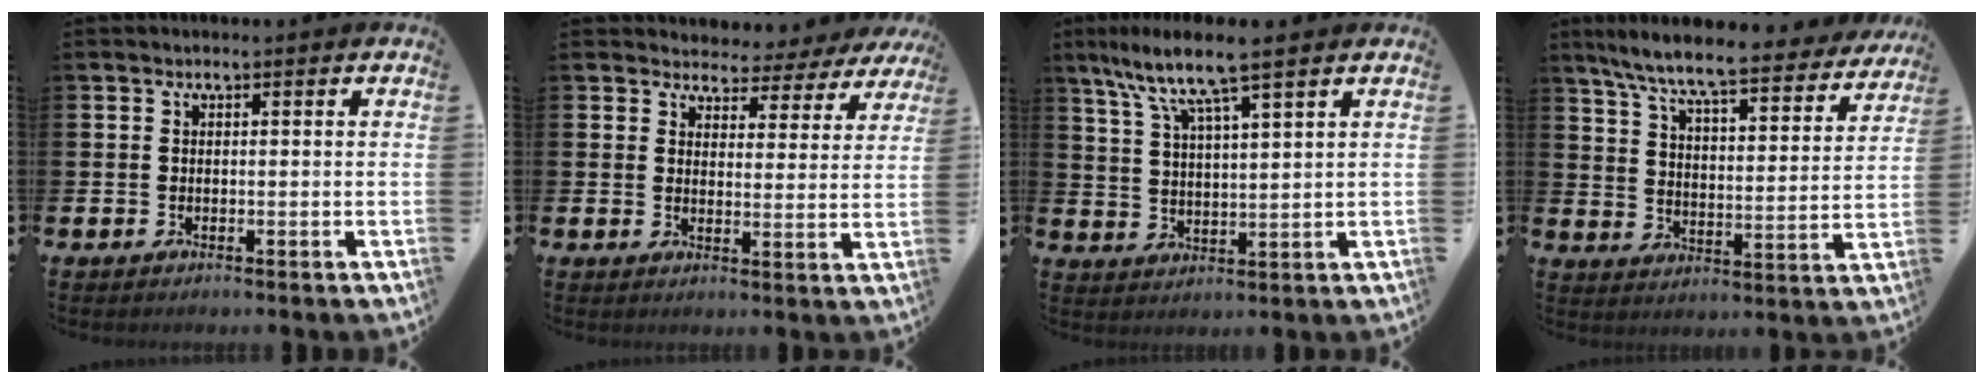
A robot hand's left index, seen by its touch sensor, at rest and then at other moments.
{"total": 3.3, "force": [3.0, 1.5, -0.1], "torque": [-0.013, -0.028, 0.047]}
{"total": 7.7, "force": [6.3, 0.3, 4.4], "torque": [-0.105, -0.022, 0.110]}
{"total": 8.6, "force": [7.7, 0.8, 3.7], "torque": [-0.096, -0.054, 0.128]}